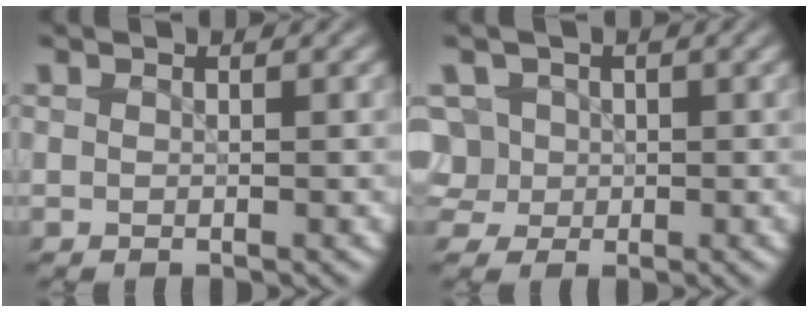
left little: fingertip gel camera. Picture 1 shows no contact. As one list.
[{"total": 4.2, "force": [0.0, 3.9, 1.5], "torque": [-0.021, 0.035, -0.012]}]